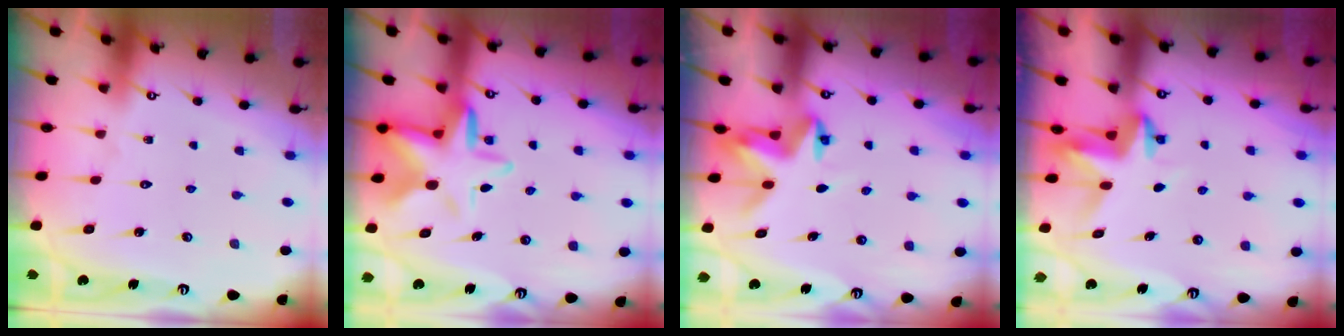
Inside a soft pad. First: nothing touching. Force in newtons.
{"total": 9.5, "press": 9.1, "slide": 2.7}
{"total": 3.8, "press": 3.8, "slide": 0.5}
{"total": 3.8, "press": 3.8, "slide": 0.3}